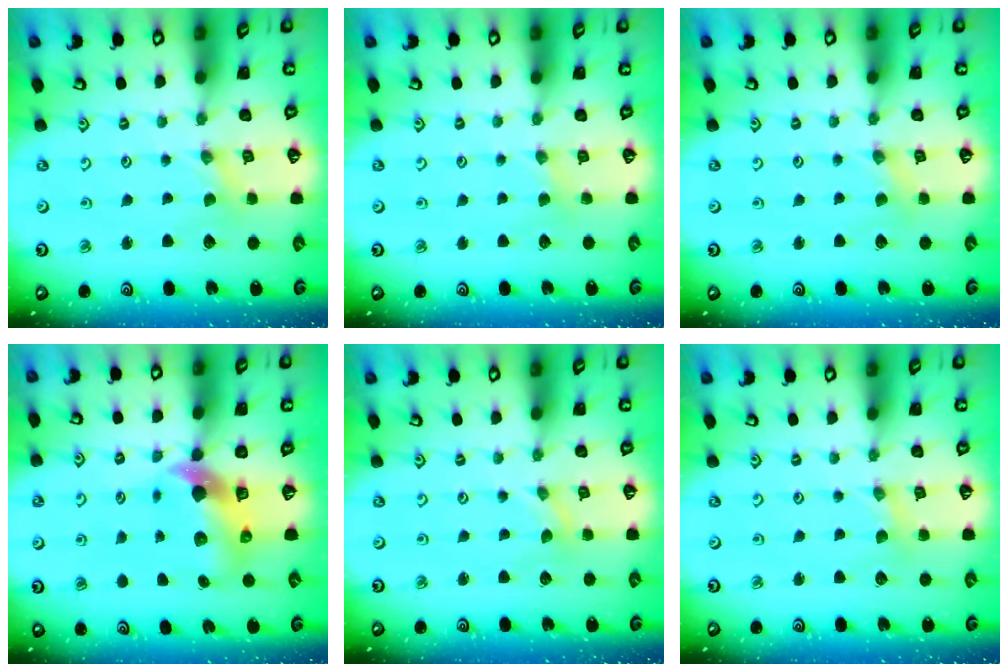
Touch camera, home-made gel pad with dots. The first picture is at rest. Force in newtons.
{"total": 2.2, "press": 2.2, "slide": 0.4}
{"total": 2.5, "press": 2.4, "slide": 0.6}
{"total": 7.3, "press": 7.1, "slide": 1.3}
{"total": 0.0}
{"total": 1.7, "press": 1.7, "slide": 0.2}